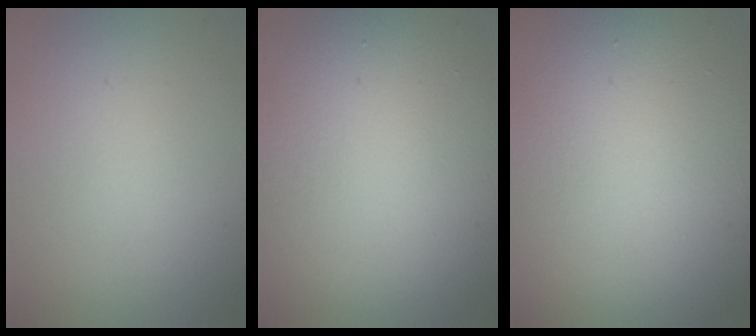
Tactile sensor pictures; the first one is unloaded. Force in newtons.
{"total": 14.0, "press": 14.0, "slide": 0.7}
{"total": 21.6, "press": 21.6, "slide": 0.7}